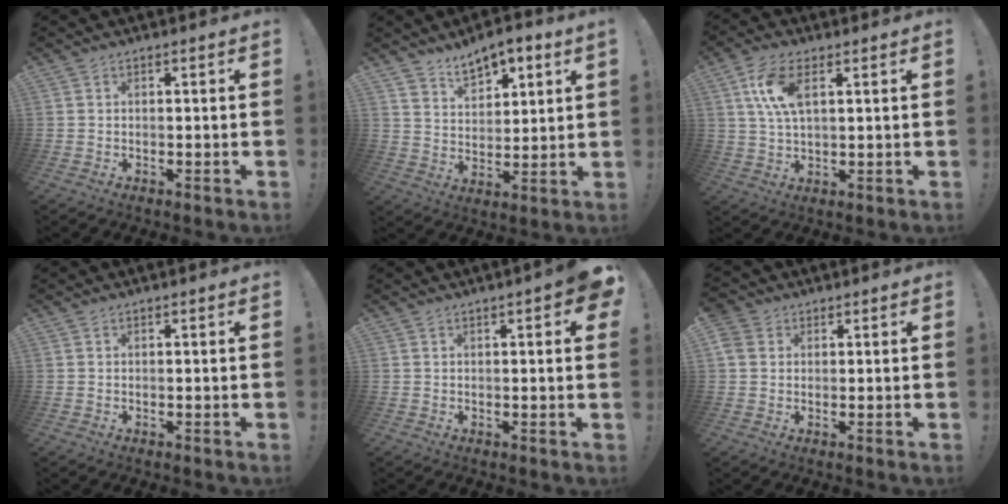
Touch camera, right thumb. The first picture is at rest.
{"total": 8.0, "force": [6.3, 4.0, 2.8], "torque": [-0.049, -0.038, 0.118]}
{"total": 9.4, "force": [3.3, 4.6, 7.5], "torque": [-0.154, 0.003, 0.060]}
{"total": 0.0}
{"total": 4.0, "force": [1.8, 0.7, 3.5], "torque": [-0.041, -0.011, 0.025]}
{"total": 3.8, "force": [1.6, 3.1, 1.5], "torque": [-0.028, 0.003, 0.033]}